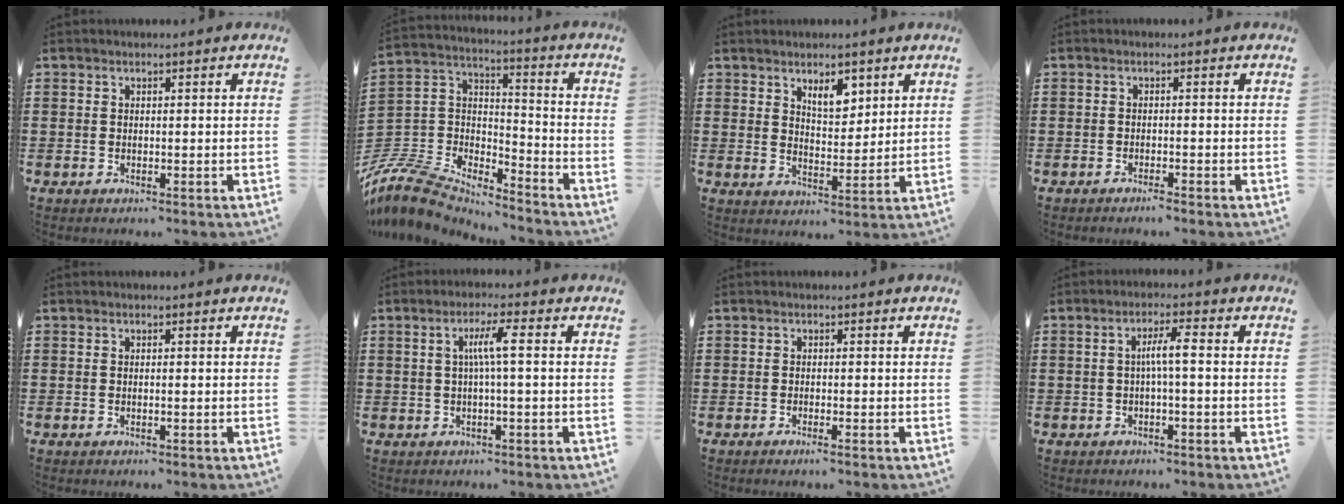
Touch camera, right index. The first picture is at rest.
{"total": 10.0, "force": [-8.7, 3.6, 3.4], "torque": [-0.095, 0.008, -0.177]}
{"total": 4.7, "force": [3.2, 2.3, 2.7], "torque": [-0.045, -0.002, 0.054]}
{"total": 1.1, "force": [-1.0, 0.0, 0.5], "torque": [-0.011, -0.003, -0.019]}
{"total": 0.0}
{"total": 4.4, "force": [0.2, 0.1, 4.4], "torque": [-0.083, 0.002, -0.002]}
{"total": 0.8, "force": [-0.5, -0.1, 0.6], "torque": [-0.012, -0.005, -0.009]}
{"total": 3.6, "force": [-0.3, 0.2, 3.6], "torque": [-0.068, 0.003, -0.009]}